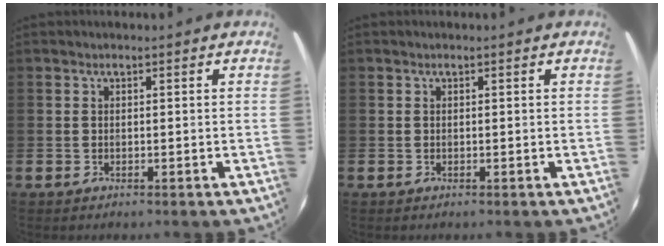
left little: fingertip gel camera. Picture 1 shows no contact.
{"total": 0.0}